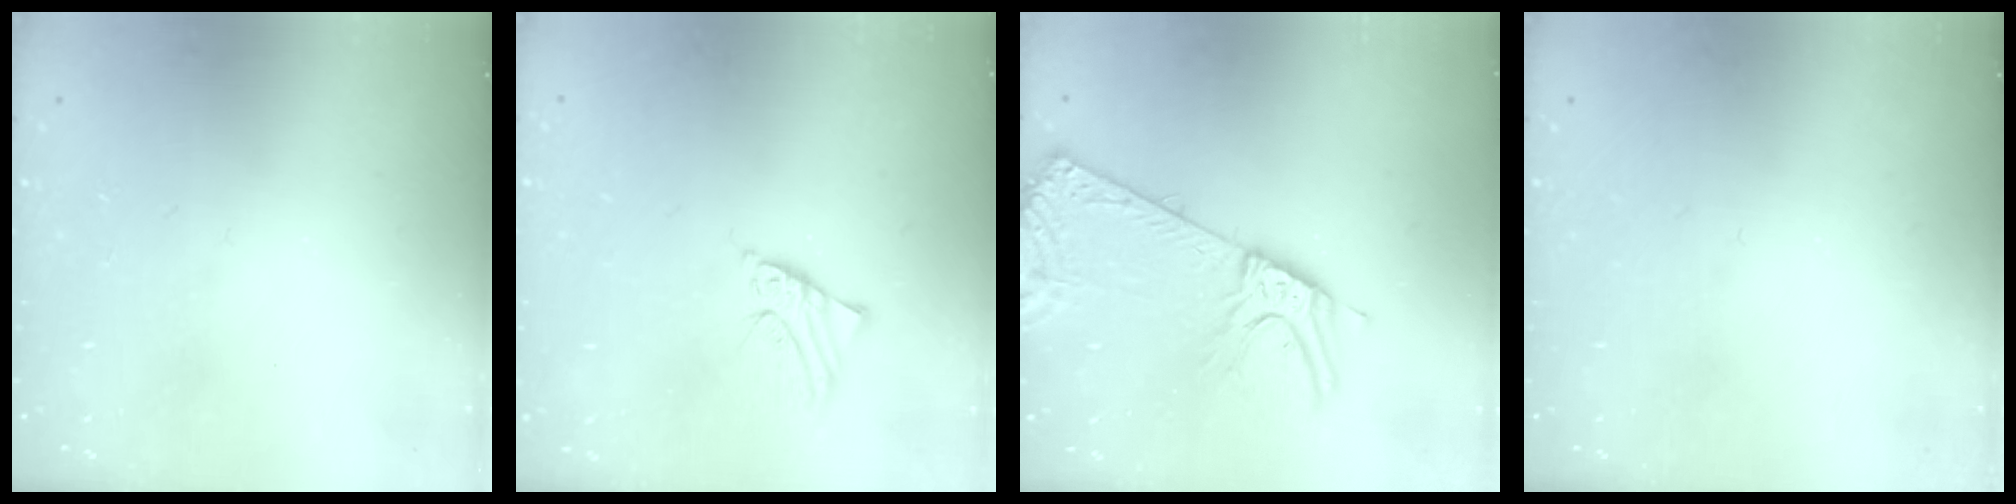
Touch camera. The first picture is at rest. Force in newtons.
{"total": 2.4, "press": 2.4, "slide": 0.3}
{"total": 14.6, "press": 14.1, "slide": 3.5}
{"total": 0.0}